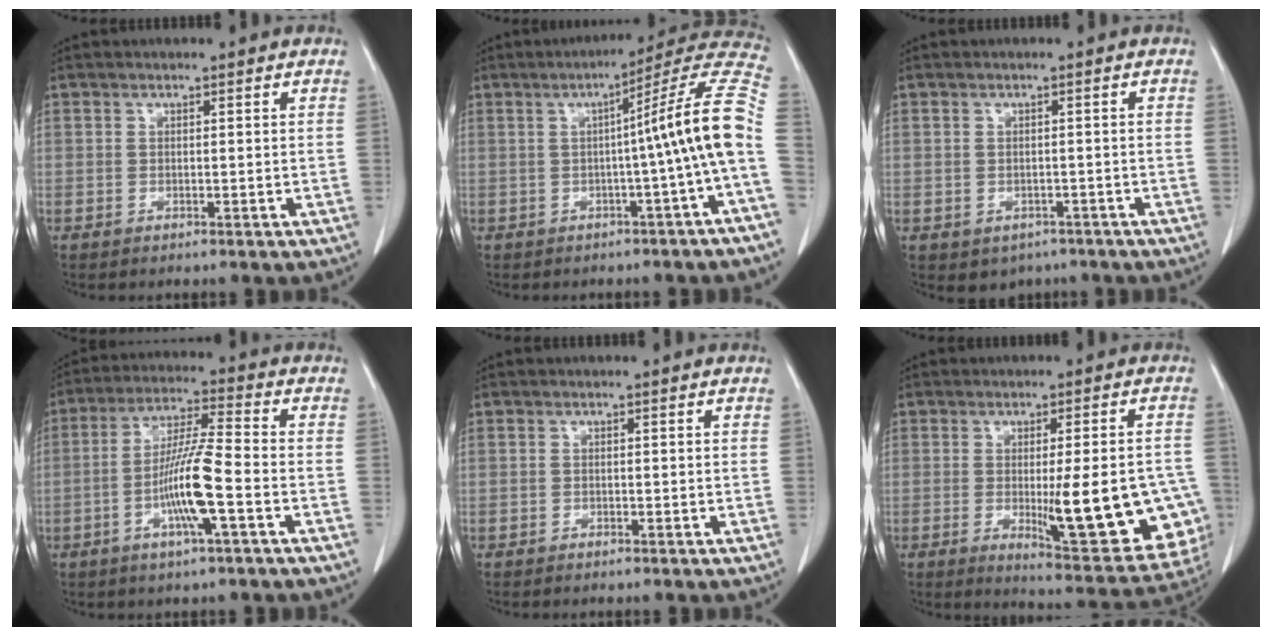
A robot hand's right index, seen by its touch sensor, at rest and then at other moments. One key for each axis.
{"total": 13.2, "fx": -1.1, "fy": -2.1, "fz": 13.0, "tx": -0.155, "ty": 0.030, "tz": -0.027}
{"total": 3.6, "fx": -2.0, "fy": 2.9, "fz": 0.8, "tx": -0.002, "ty": 0.007, "tz": -0.020}
{"total": 10.3, "fx": -3.1, "fy": 0.1, "fz": 9.8, "tx": -0.192, "ty": -0.002, "tz": -0.062}
{"total": 0.0}
{"total": 17.7, "fx": -3.4, "fy": 3.8, "fz": 17.0, "tx": -0.146, "ty": -0.005, "tz": -0.022}